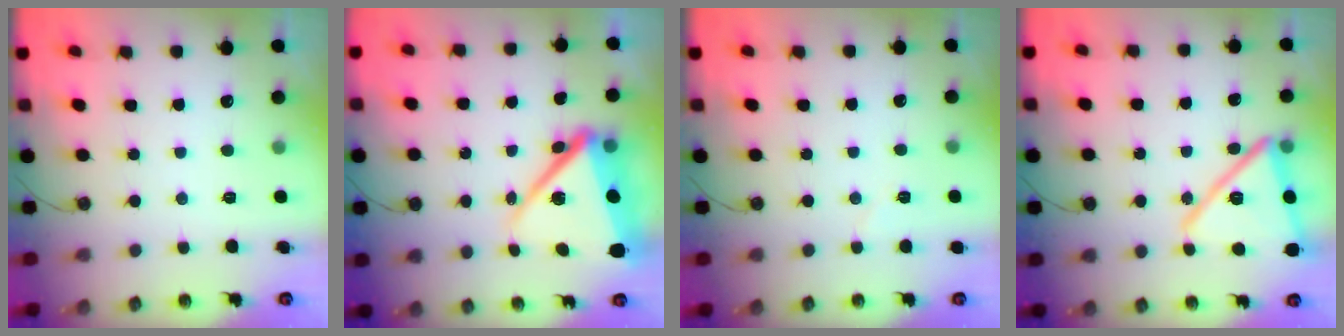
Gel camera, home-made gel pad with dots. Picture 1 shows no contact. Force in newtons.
{"total": 16.9, "press": 16.8, "slide": 1.7}
{"total": 3.8, "press": 3.3, "slide": 1.9}
{"total": 18.2, "press": 18.1, "slide": 1.9}